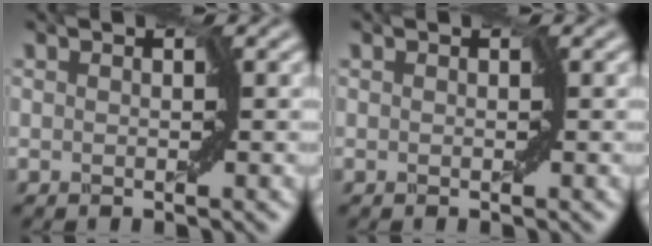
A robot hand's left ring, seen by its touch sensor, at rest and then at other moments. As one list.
[{"total": 0.0}]